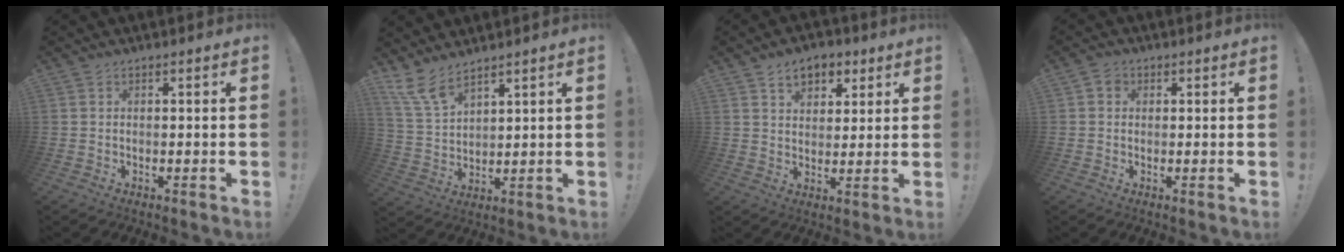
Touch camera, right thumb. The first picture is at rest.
{"total": 8.7, "force": [7.0, 2.5, 4.5], "torque": [-0.100, -0.037, 0.138]}
{"total": 8.2, "force": [4.5, 5.7, 3.8], "torque": [-0.047, -0.017, 0.081]}
{"total": 2.0, "force": [0.4, 1.8, 0.8], "torque": [-0.011, 0.000, 0.006]}